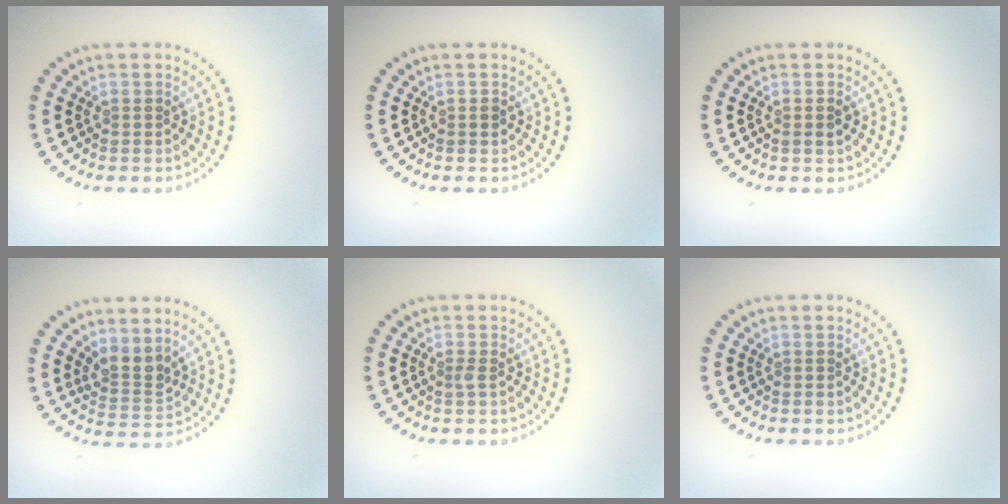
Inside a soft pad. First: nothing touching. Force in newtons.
{"total": 0.9, "press": 0.9, "slide": 0.2}
{"total": 1.0, "press": 1.0, "slide": 0.4}
{"total": 2.6, "press": 2.0, "slide": 1.8}
{"total": 0.6, "press": 0.5, "slide": 0.3}
{"total": 0.0}